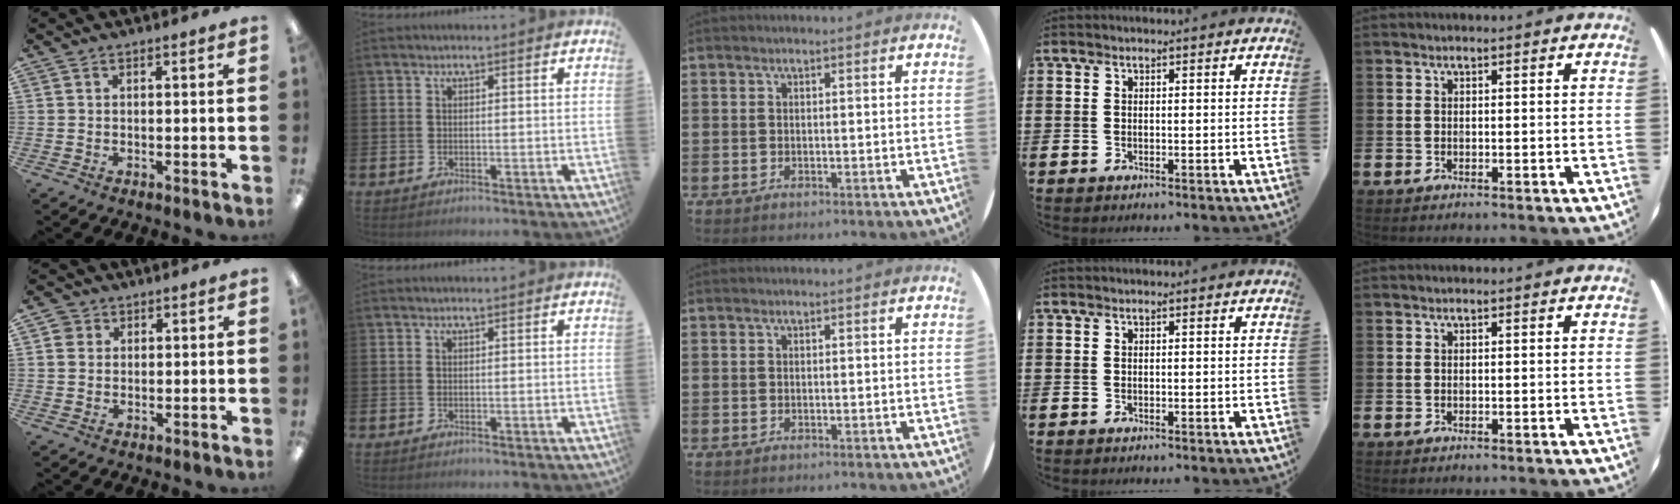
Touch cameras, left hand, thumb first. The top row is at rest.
{"thumb": {"total": 3.3, "force": [1.5, 2.9, 0.6], "torque": [-0.013, 0.004, 0.027]}}